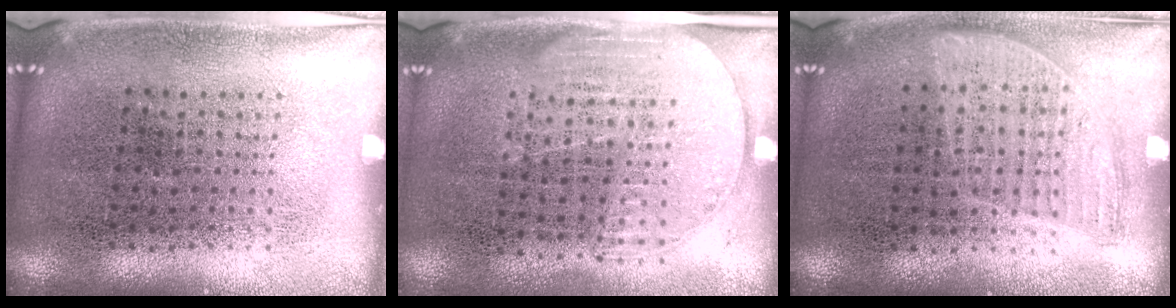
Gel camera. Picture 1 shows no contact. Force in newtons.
{"total": 1.5, "press": 1.2, "slide": 0.9}
{"total": 0.9, "press": 0.8, "slide": 0.4}